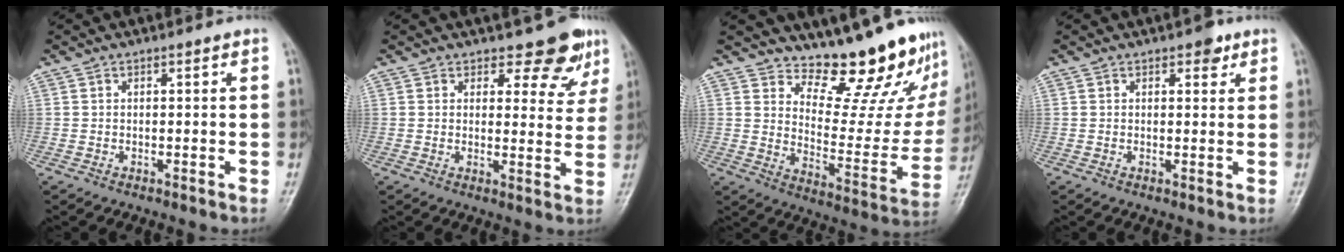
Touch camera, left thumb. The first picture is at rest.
{"total": 6.9, "force": [5.5, 3.5, 2.2], "torque": [0.005, -0.042, 0.059]}
{"total": 18.7, "force": [16.0, 5.9, 7.7], "torque": [-0.050, -0.149, 0.210]}
{"total": 2.7, "force": [1.6, 1.5, 1.5], "torque": [-0.006, -0.005, 0.018]}